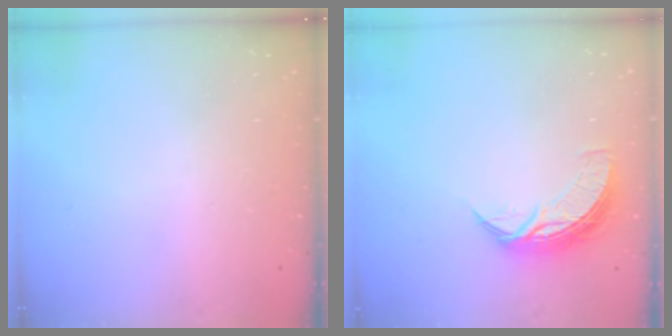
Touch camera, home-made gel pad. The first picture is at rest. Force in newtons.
{"total": 8.2, "press": 8.2, "slide": 0.7}